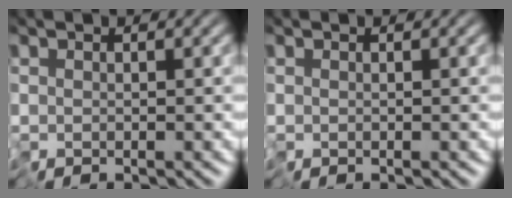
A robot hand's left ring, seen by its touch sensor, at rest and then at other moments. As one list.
[{"total": 0.0}]